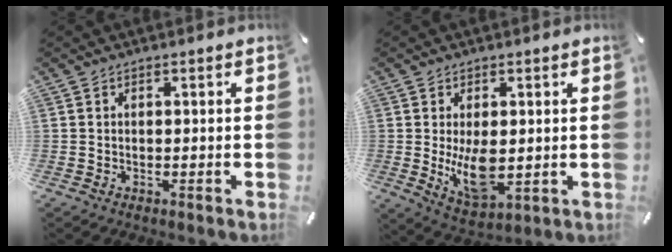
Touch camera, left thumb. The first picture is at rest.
{"total": 10.1, "force": [0.0, 5.4, 8.5], "torque": [-0.160, -0.021, 0.002]}